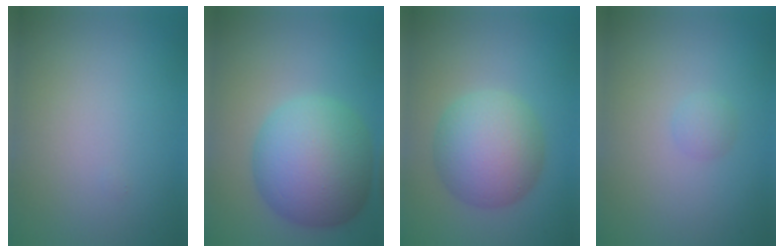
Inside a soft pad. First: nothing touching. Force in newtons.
{"total": 9.7, "press": 9.7, "slide": 0.1}
{"total": 6.7, "press": 6.7, "slide": 0.2}
{"total": 0.9, "press": 0.9, "slide": 0.1}